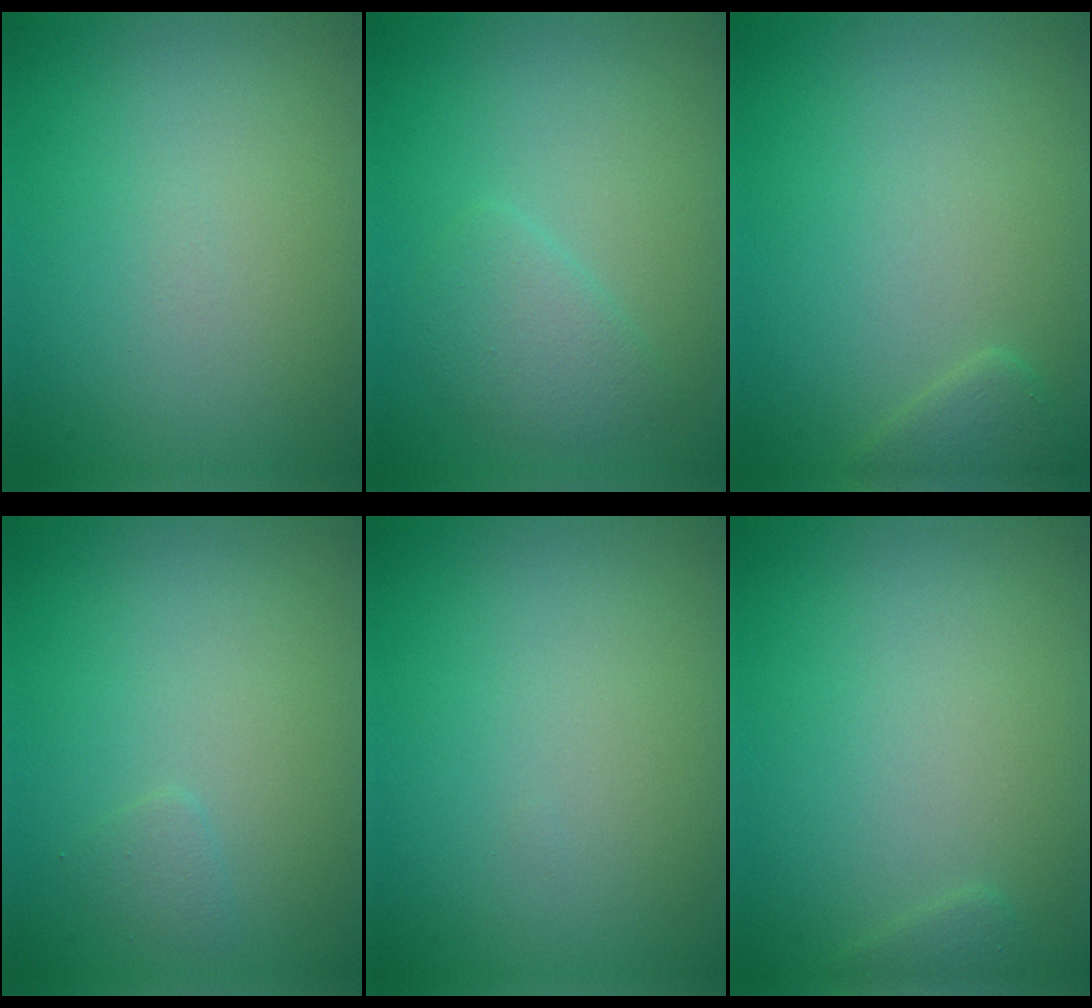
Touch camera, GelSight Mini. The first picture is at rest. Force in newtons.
{"total": 2.2, "press": 2.1, "slide": 0.1}
{"total": 0.9, "press": 0.9, "slide": 0.1}
{"total": 0.7, "press": 0.7, "slide": 0.0}
{"total": 0.0}
{"total": 0.6, "press": 0.6, "slide": 0.1}